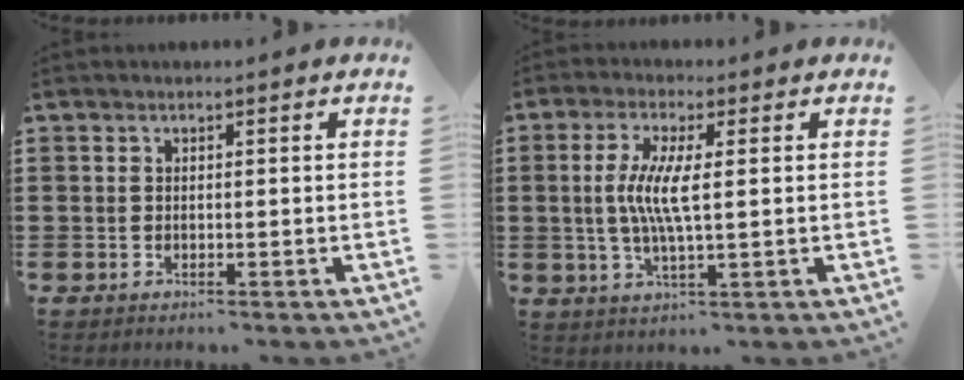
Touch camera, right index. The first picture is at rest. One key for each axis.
{"total": 6.4, "fx": 0.3, "fy": 1.0, "fz": 6.3, "tx": -0.129, "ty": -0.008, "tz": -0.002}